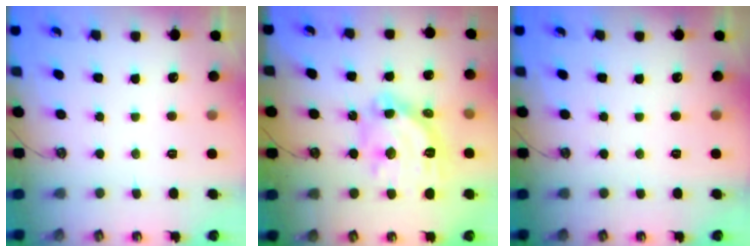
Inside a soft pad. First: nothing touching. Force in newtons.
{"total": 17.6, "press": 17.6, "slide": 1.6}
{"total": 0.0}